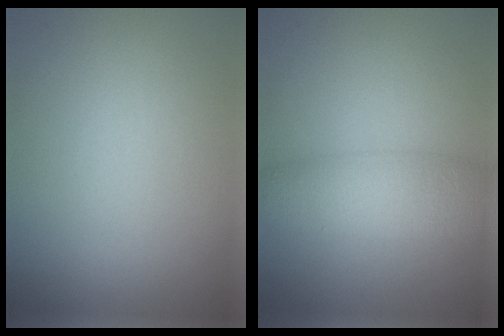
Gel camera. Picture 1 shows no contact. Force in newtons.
{"total": 4.3, "press": 4.3, "slide": 0.0}